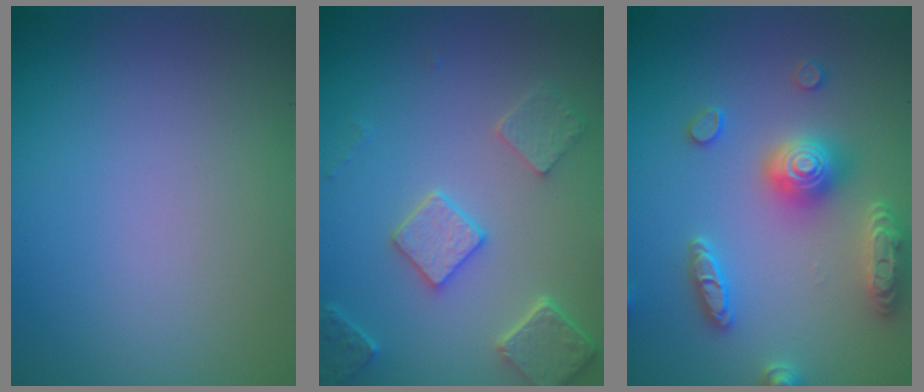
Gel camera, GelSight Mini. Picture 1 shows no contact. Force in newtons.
{"total": 4.9, "press": 3.9, "slide": 3.0}
{"total": 4.9, "press": 4.8, "slide": 0.9}